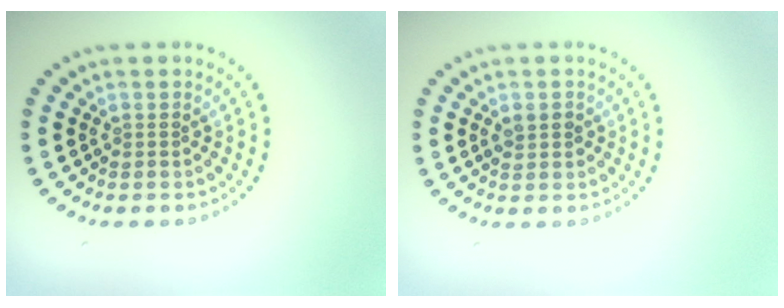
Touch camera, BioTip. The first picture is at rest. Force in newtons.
{"total": 1.5, "press": 1.5, "slide": 0.2}